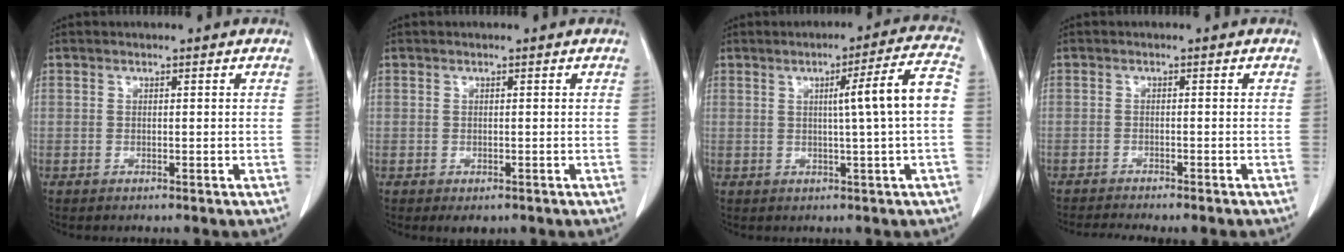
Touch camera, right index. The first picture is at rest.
{"total": 1.6, "force": [-0.9, 1.0, 0.9], "torque": [-0.006, 0.000, -0.004]}
{"total": 8.3, "force": [0.3, -1.1, 8.2], "torque": [-0.117, 0.010, 0.005]}
{"total": 6.5, "force": [-5.8, 0.5, 2.9], "torque": [-0.032, -0.004, -0.082]}